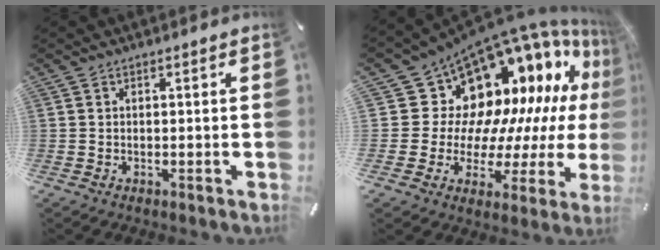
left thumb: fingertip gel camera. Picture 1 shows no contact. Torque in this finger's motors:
{"motor_torque": [2.21, 2.22, 1.51, -1.26, 0.33]}